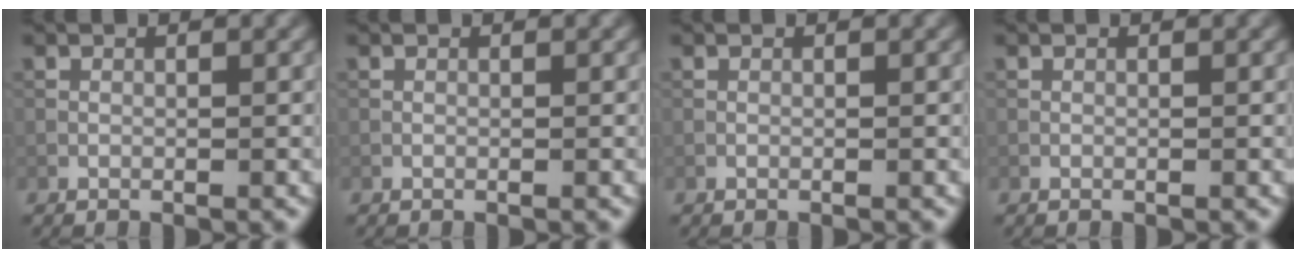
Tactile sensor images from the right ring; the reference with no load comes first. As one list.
[{"total": 0.0}, {"total": 0.0}, {"total": 0.0}]